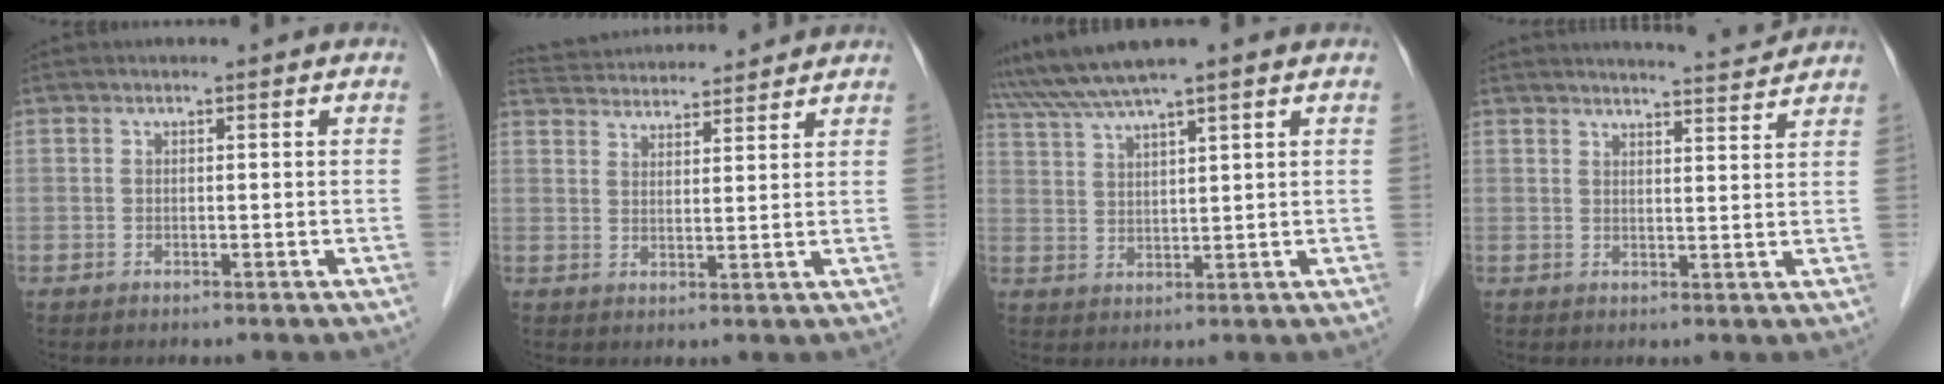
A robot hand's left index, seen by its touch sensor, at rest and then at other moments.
{"total": 12.4, "force": [11.9, 1.8, 2.9], "torque": [-0.054, 0.038, 0.181]}
{"total": 7.3, "force": [6.1, -0.6, 4.0], "torque": [-0.079, 0.033, 0.115]}
{"total": 6.8, "force": [6.7, -0.5, 1.3], "torque": [-0.026, 0.000, 0.080]}